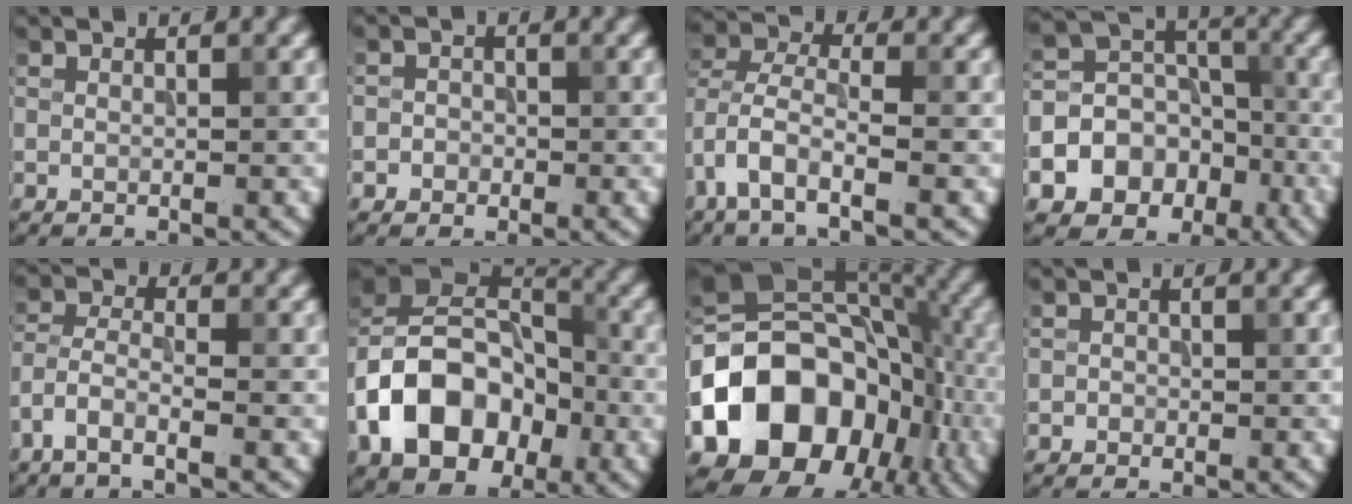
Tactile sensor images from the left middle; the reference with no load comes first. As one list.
[{"total": 1.6, "force": [-0.5, 1.4, 0.3], "torque": [0.014, 0.003, -0.017]}, {"total": 5.2, "force": [-2.4, 2.5, 3.9], "torque": [-0.078, 0.003, -0.056]}, {"total": 13.6, "force": [-6.6, 11.3, 3.8], "torque": [-0.089, -0.031, -0.117]}, {"total": 3.2, "force": [-2.3, 0.7, 2.1], "torque": [-0.046, 0.001, -0.059]}, {"total": 12.1, "force": [-3.4, 8.5, 7.8], "torque": [-0.140, 0.002, -0.071]}, {"total": 16.2, "force": [-4.8, 12.3, 9.4], "torque": [-0.152, 0.008, -0.096]}, {"total": 0.7, "force": [-0.3, 0.6, 0.1], "torque": [0.004, -0.002, -0.006]}]